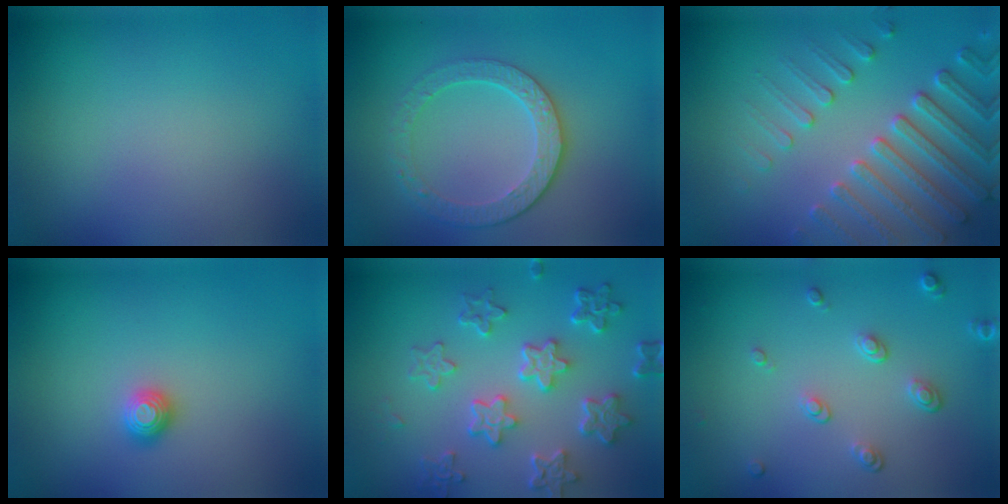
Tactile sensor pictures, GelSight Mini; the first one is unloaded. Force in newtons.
{"total": 3.8, "press": 3.2, "slide": 2.1}
{"total": 4.8, "press": 4.5, "slide": 1.7}
{"total": 1.1, "press": 1.0, "slide": 0.3}
{"total": 6.0, "press": 4.7, "slide": 3.8}
{"total": 2.2, "press": 1.4, "slide": 1.7}